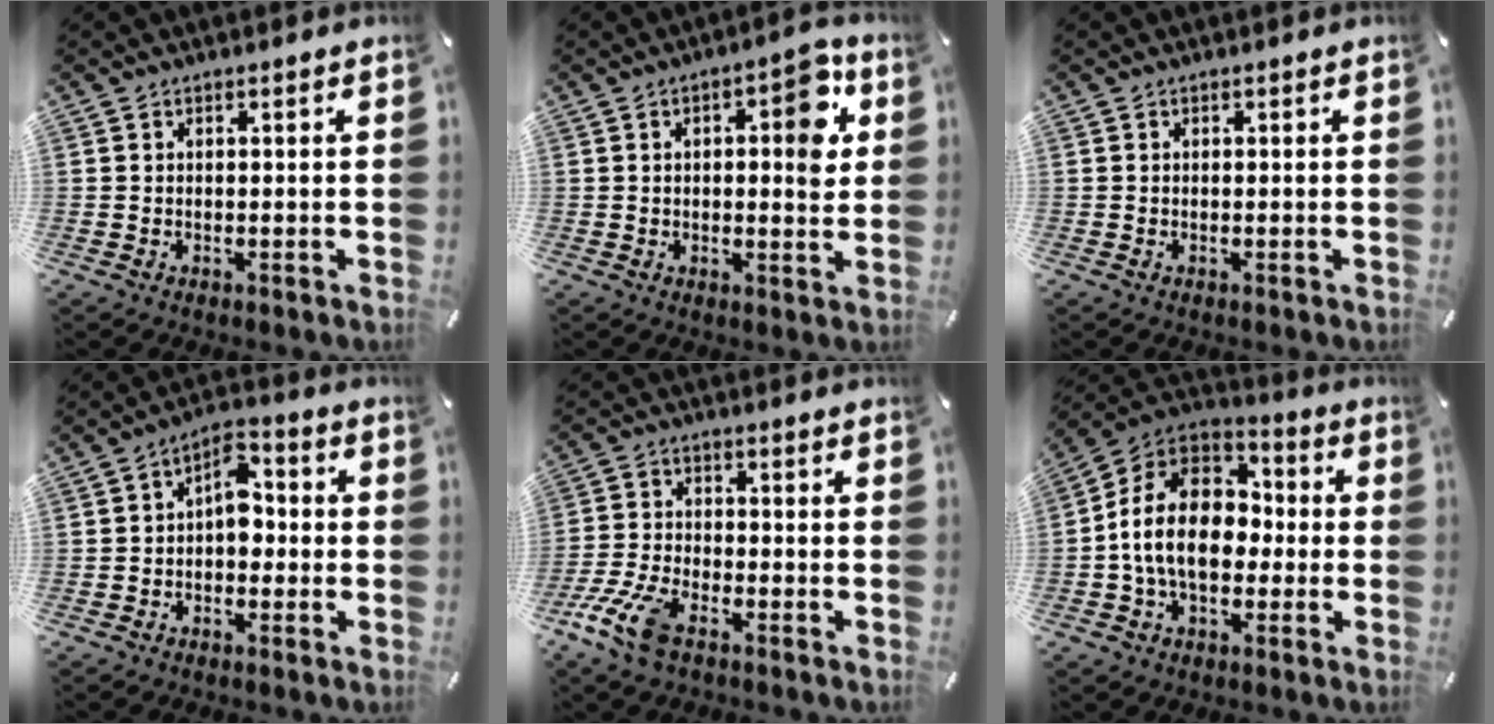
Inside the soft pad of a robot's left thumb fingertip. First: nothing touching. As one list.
[{"total": 9.7, "force": [2.4, 4.4, 8.3], "torque": [-0.093, -0.011, 0.031]}, {"total": 0.0}, {"total": 6.9, "force": [-0.8, 4.6, 5.0], "torque": [-0.069, 0.011, -0.019]}, {"total": 9.7, "force": [-6.1, 4.3, 6.3], "torque": [-0.148, 0.015, -0.117]}, {"total": 15.8, "force": [-2.6, 11.6, 10.4], "torque": [-0.224, 0.022, -0.051]}]